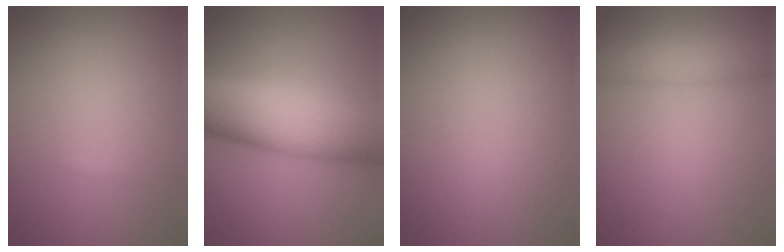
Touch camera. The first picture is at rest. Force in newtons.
{"total": 11.2, "press": 11.2, "slide": 0.4}
{"total": 0.0}
{"total": 3.0, "press": 3.0, "slide": 0.1}